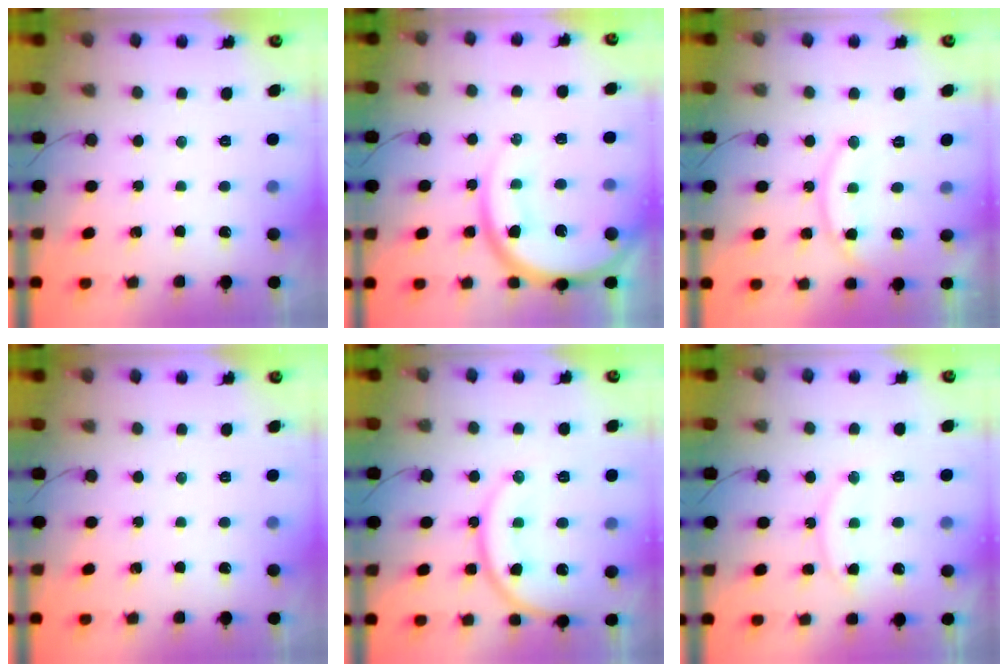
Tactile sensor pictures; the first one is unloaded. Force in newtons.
{"total": 15.4, "press": 15.3, "slide": 1.6}
{"total": 11.4, "press": 11.4, "slide": 0.2}
{"total": 0.0}
{"total": 14.2, "press": 14.1, "slide": 0.6}
{"total": 11.9, "press": 11.9, "slide": 0.8}